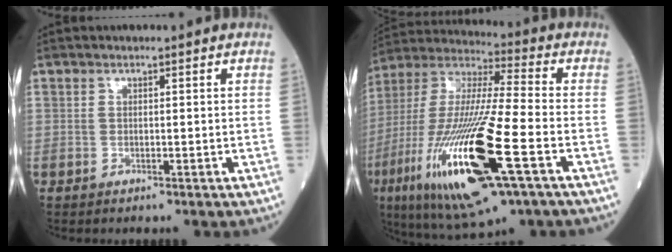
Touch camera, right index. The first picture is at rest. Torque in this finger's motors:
{"motor_torque": [1.80, -0.34, 1.06, 0.21]}